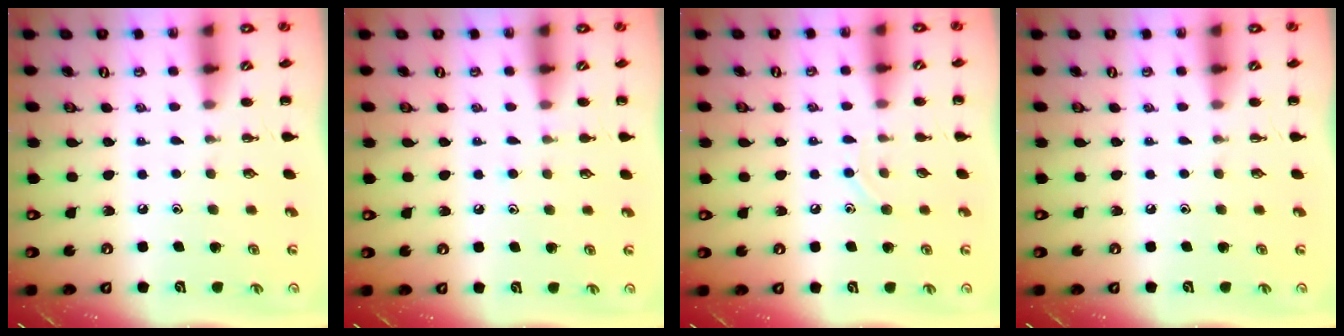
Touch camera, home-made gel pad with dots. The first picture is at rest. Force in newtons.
{"total": 5.0, "press": 4.8, "slide": 1.6}
{"total": 4.9, "press": 4.6, "slide": 1.5}
{"total": 0.0}